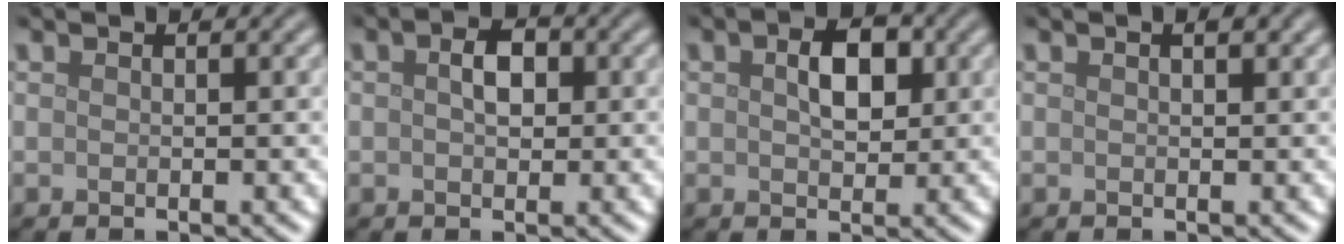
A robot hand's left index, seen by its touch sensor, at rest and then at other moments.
{"total": 2.5, "force": [0.4, 1.5, 1.9], "torque": [-0.033, 0.005, 0.001]}
{"total": 3.5, "force": [0.7, 2.1, 2.7], "torque": [-0.048, 0.004, 0.011]}
{"total": 0.9, "force": [0.5, 0.3, 0.7], "torque": [-0.010, 0.001, 0.008]}